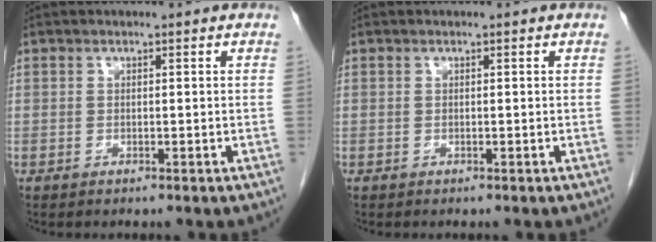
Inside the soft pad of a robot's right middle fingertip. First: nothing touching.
{"total": 0.0}